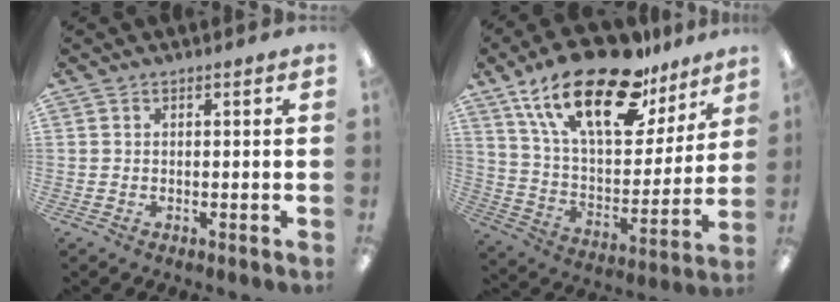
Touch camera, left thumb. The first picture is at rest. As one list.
[{"total": 25.9, "force": [16.5, 10.9, 16.6], "torque": [-0.290, -0.090, 0.283]}]